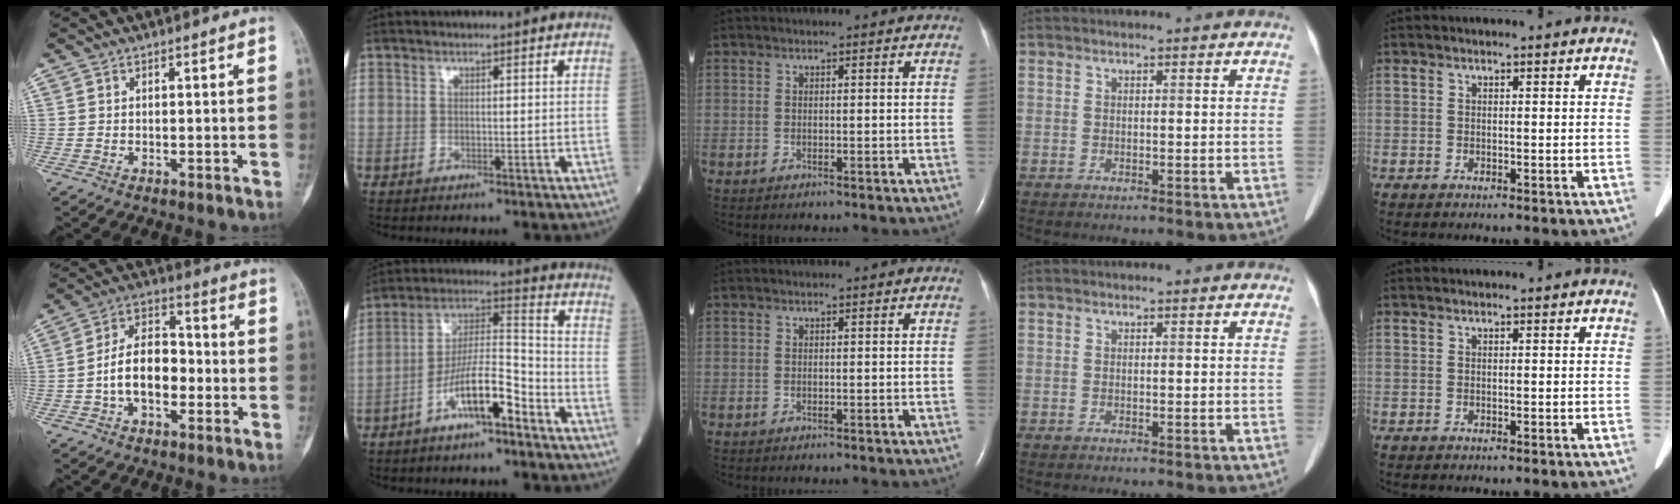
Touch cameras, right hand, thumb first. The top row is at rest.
{"thumb": {"total": 11.2, "force": [-2.2, 6.9, 8.5], "torque": [-0.131, 0.040, -0.050]}, "index": {"total": 11.2, "force": [-6.2, 2.2, 9.0], "torque": [-0.171, 0.012, -0.114]}}